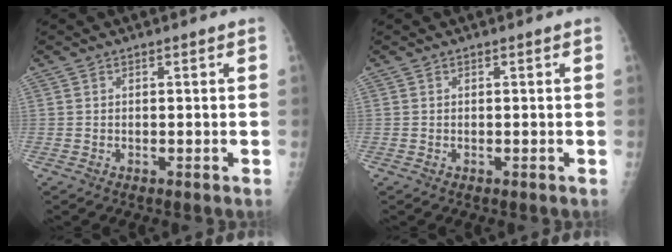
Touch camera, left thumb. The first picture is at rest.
{"total": 0.0}